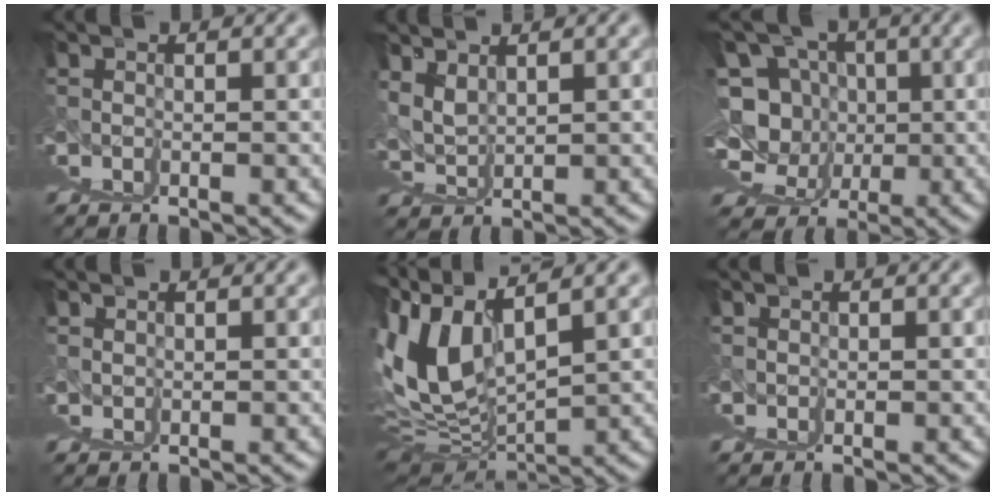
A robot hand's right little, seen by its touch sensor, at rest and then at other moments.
{"total": 4.7, "force": [3.5, 2.4, 2.1], "torque": [-0.046, -0.014, 0.082]}
{"total": 9.0, "force": [4.8, 4.1, 6.5], "torque": [-0.079, 0.003, 0.083]}
{"total": 3.0, "force": [1.8, 2.4, 0.3], "torque": [-0.006, -0.005, 0.027]}
{"total": 7.2, "force": [4.8, -0.7, 5.4], "torque": [-0.087, 0.017, 0.091]}
{"total": 3.2, "force": [1.4, 2.7, 0.9], "torque": [-0.015, -0.006, 0.021]}